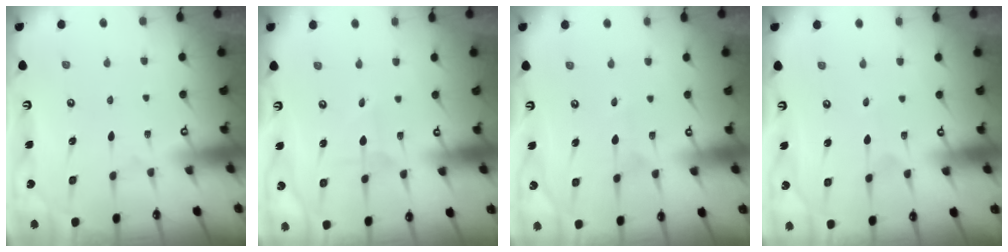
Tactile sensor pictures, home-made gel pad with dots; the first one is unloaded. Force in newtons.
{"total": 1.5, "press": 1.4, "slide": 0.2}
{"total": 2.9, "press": 2.8, "slide": 0.4}
{"total": 1.2, "press": 1.2, "slide": 0.1}